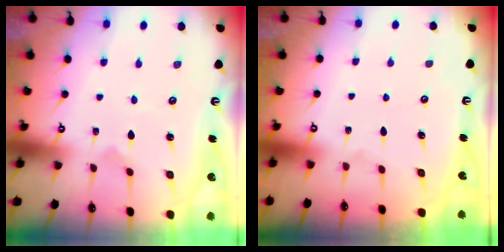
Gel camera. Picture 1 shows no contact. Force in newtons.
{"total": 0.0}